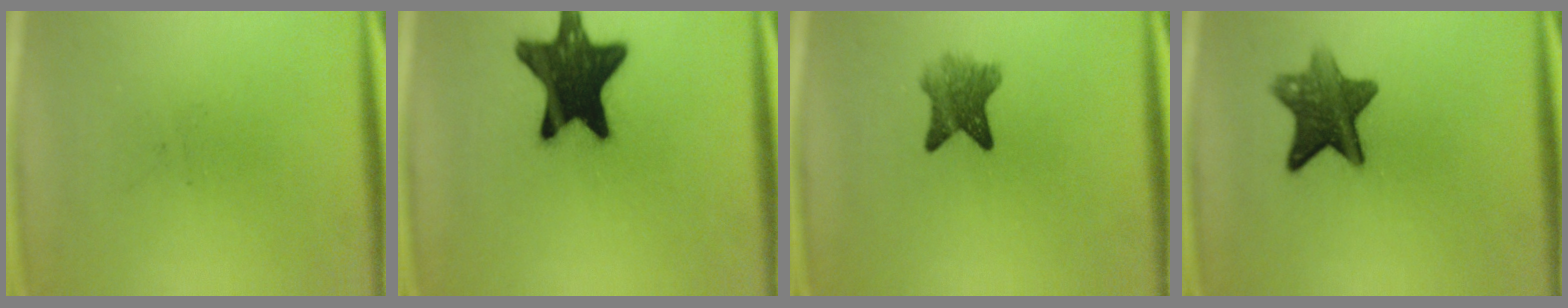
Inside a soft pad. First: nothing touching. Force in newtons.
{"total": 18.1}
{"total": 5.2}
{"total": 9.1}